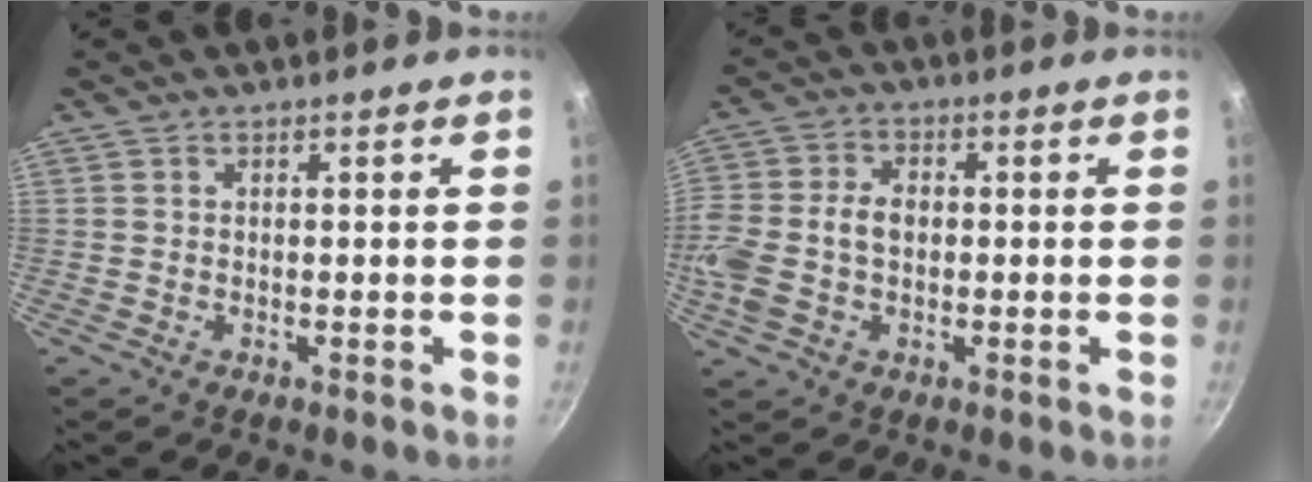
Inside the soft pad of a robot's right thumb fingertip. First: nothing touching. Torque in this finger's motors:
{"motor_torque": [1.31, 1.65, 1.19, -0.42, 0.12]}